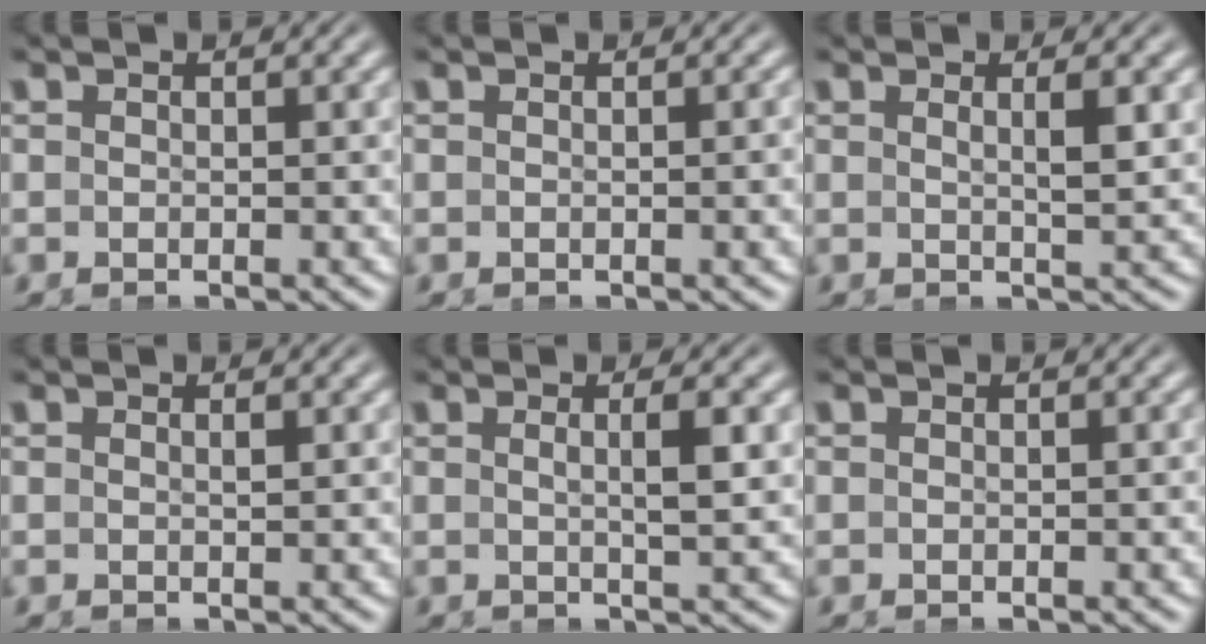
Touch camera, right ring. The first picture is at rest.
{"total": 0.6, "force": [-0.1, -0.4, 0.5], "torque": [-0.011, 0.001, 0.000]}
{"total": 1.8, "force": [0.8, -0.7, 1.5], "torque": [-0.031, -0.011, 0.019]}
{"total": 0.6, "force": [0.2, -0.2, 0.5], "torque": [-0.011, -0.005, 0.008]}
{"total": 2.1, "force": [0.6, -0.8, 1.9], "torque": [-0.037, -0.008, 0.015]}
{"total": 0.0}